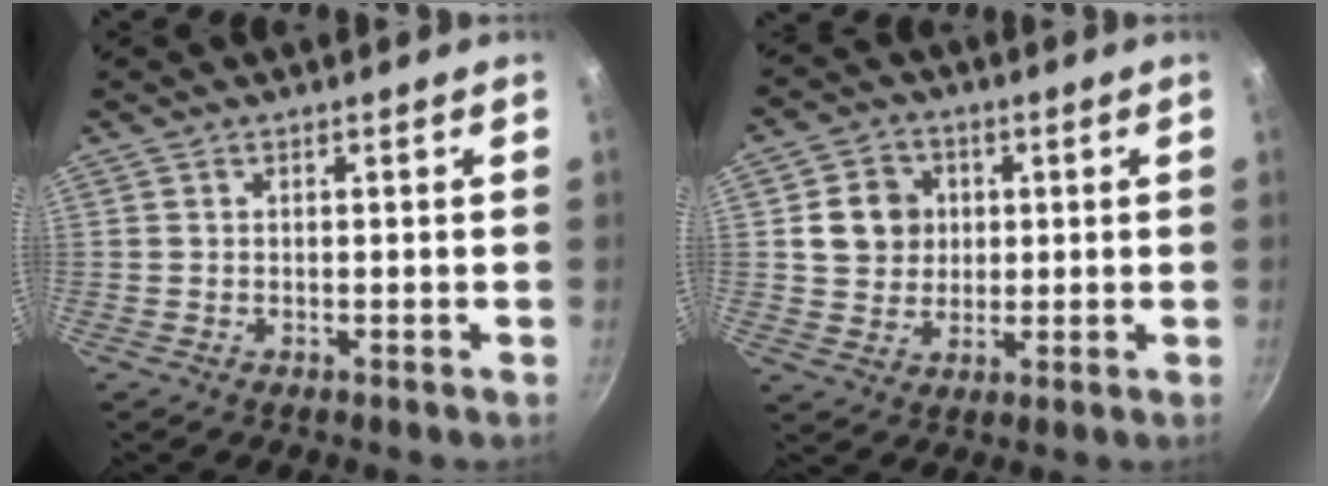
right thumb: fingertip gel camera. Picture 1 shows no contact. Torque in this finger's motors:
{"motor_torque": [0.67, 1.34, 0.47, 0.04, 0.00]}